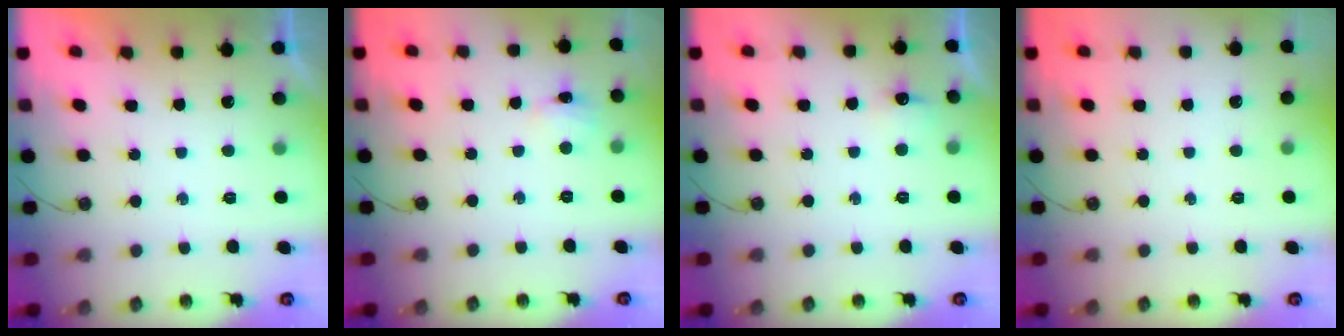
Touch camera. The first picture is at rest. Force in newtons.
{"total": 3.1, "press": 3.1, "slide": 0.5}
{"total": 5.7, "press": 5.5, "slide": 1.1}
{"total": 0.0}